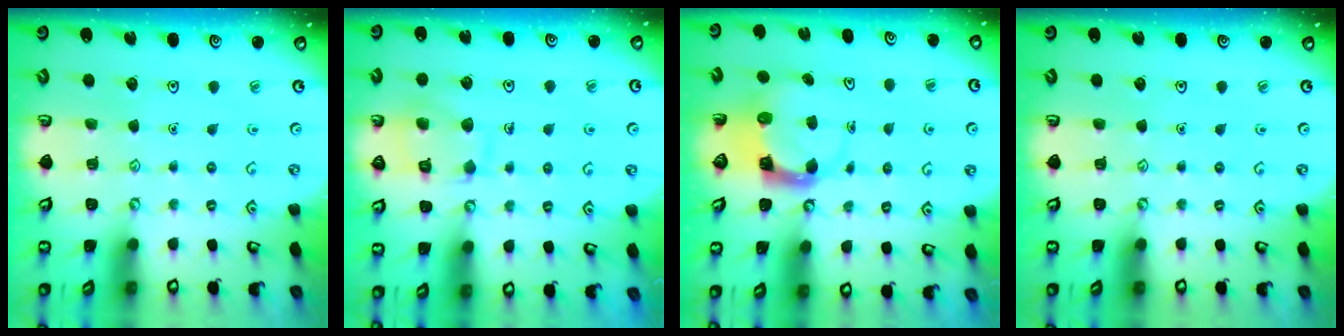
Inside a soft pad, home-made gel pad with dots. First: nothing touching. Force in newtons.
{"total": 10.1, "press": 10.1, "slide": 0.1}
{"total": 3.7, "press": 3.7, "slide": 0.6}
{"total": 0.0}